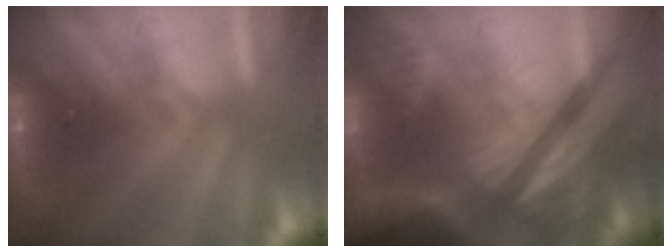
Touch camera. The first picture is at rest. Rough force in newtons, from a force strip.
{"total": 7.1}